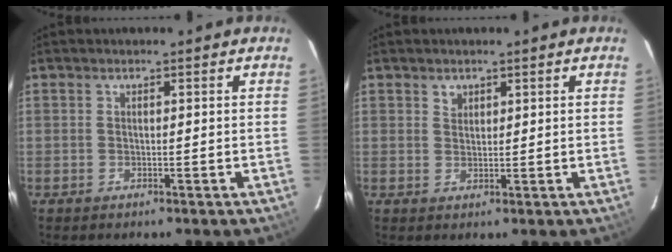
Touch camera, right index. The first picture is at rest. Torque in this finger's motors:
{"motor_torque": [-0.03, 0.03, 0.00, 0.01]}